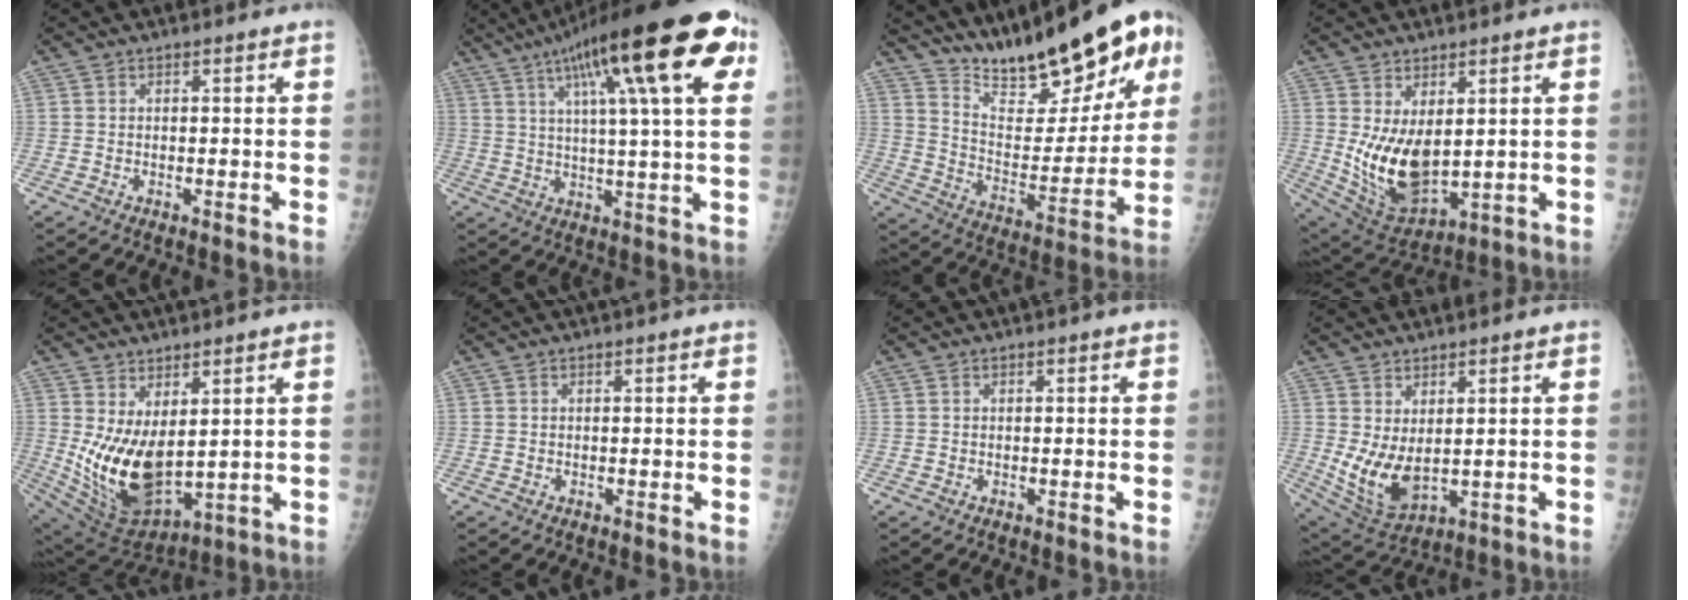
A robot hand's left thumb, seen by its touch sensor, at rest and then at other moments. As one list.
[{"total": 25.5, "force": [11.1, 5.6, 22.2], "torque": [-0.332, 0.007, 0.163]}, {"total": 24.4, "force": [16.4, 7.5, 16.5], "torque": [-0.203, -0.075, 0.265]}, {"total": 12.2, "force": [1.5, 6.6, 10.1], "torque": [-0.166, -0.028, 0.055]}, {"total": 13.5, "force": [2.2, 7.1, 11.3], "torque": [-0.194, -0.038, 0.070]}, {"total": 0.0}, {"total": 0.0}, {"total": 8.7, "force": [0.9, 4.5, 7.4], "torque": [-0.132, -0.021, 0.040]}]